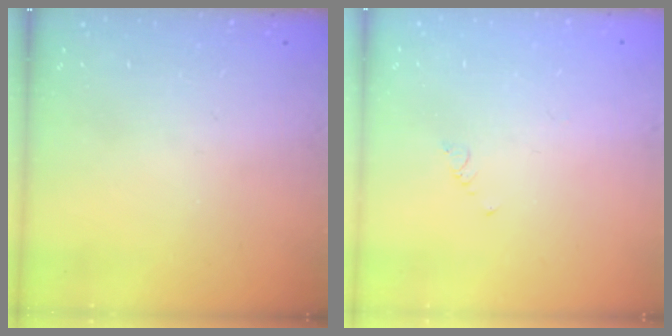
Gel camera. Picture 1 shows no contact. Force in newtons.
{"total": 0.7, "press": 0.6, "slide": 0.2}